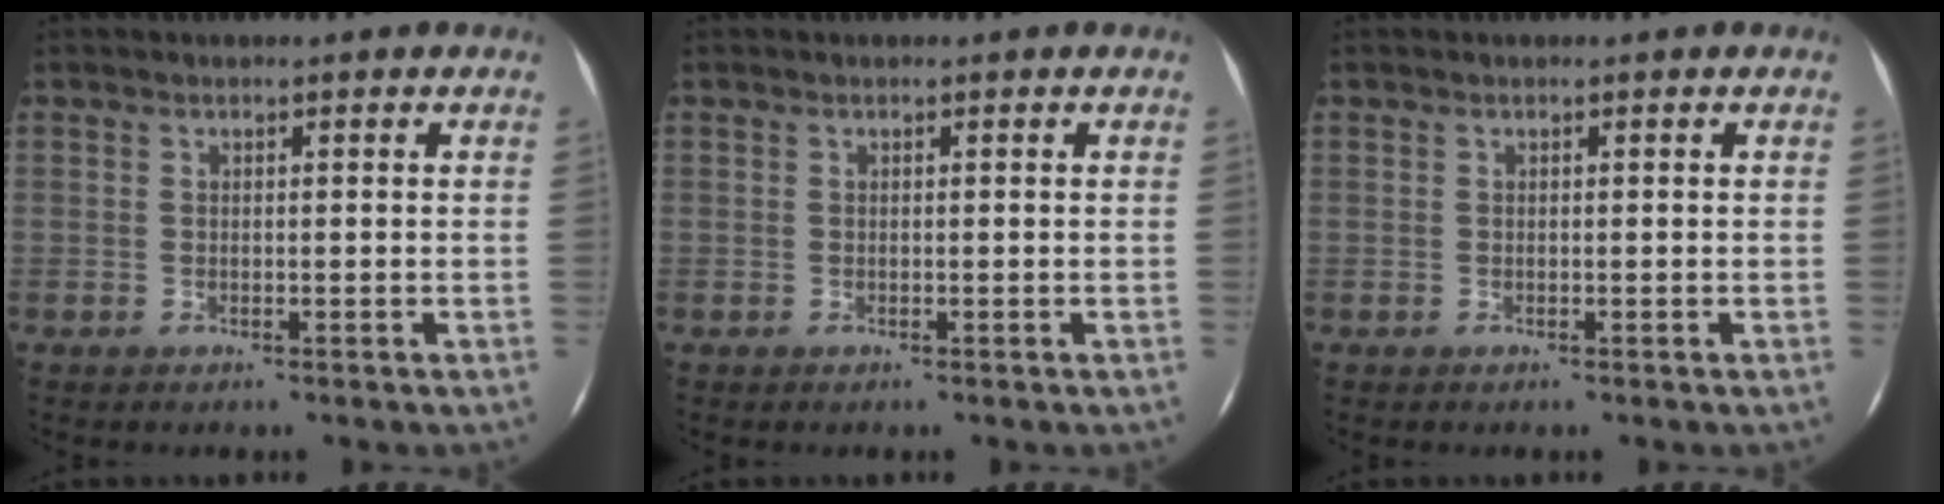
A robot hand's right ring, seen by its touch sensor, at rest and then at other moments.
{"total": 0.0}
{"total": 0.0}